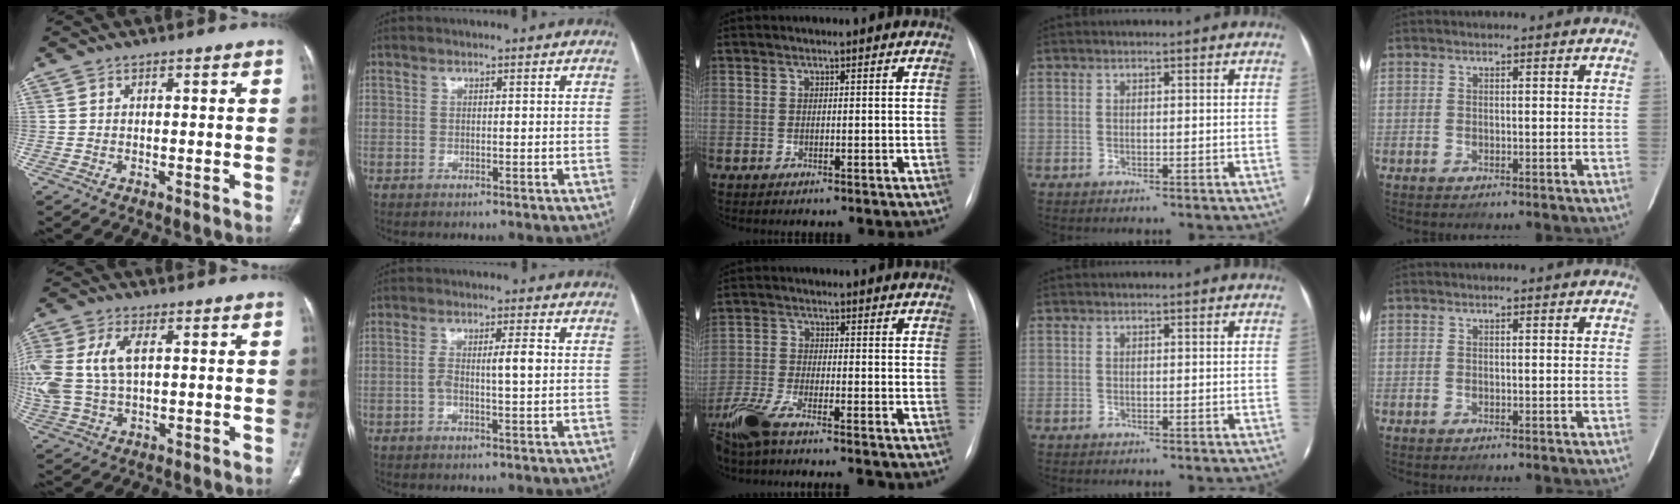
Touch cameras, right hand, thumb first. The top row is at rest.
{"thumb": {"total": 15.0, "force": [2.6, 8.9, 11.8], "torque": [-0.301, 0.007, 0.054]}, "index": {"total": 4.8, "force": [0.0, 0.7, 4.7], "torque": [-0.089, 0.011, 0.001]}, "middle": {"total": 10.5, "force": [-8.6, 1.3, 5.8], "torque": [-0.114, -0.019, -0.148]}}